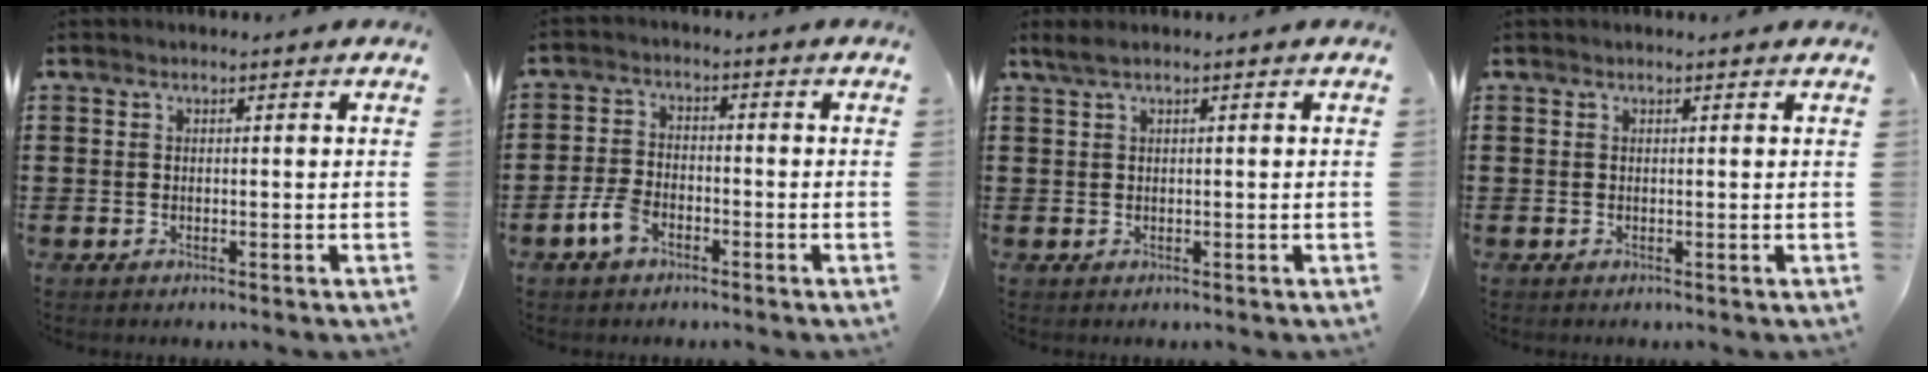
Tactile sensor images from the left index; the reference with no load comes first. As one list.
[{"total": 4.5, "force": [-2.6, 2.3, 2.9], "torque": [-0.075, 0.001, -0.054]}, {"total": 1.1, "force": [0.4, 0.1, 1.1], "torque": [-0.020, -0.002, 0.009]}, {"total": 0.0}]